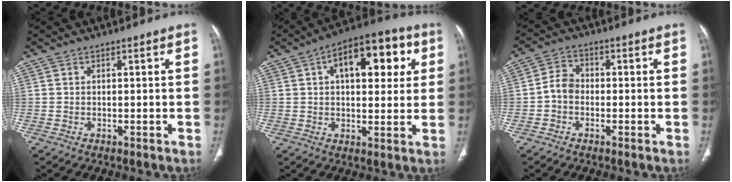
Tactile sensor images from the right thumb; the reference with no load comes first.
{"total": 15.7, "force": [5.0, 7.9, 12.5], "torque": [-0.131, 0.015, 0.068]}
{"total": 4.1, "force": [-1.0, 3.3, 2.3], "torque": [-0.032, 0.015, -0.030]}